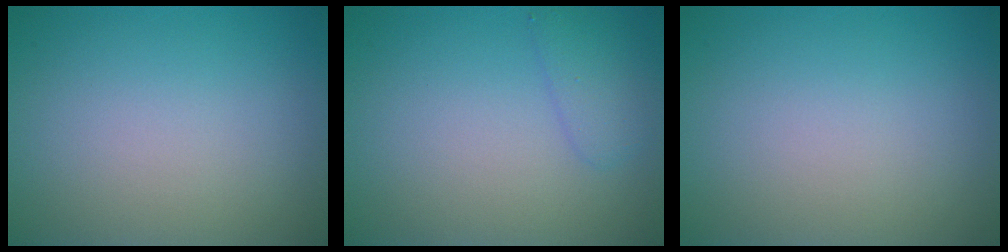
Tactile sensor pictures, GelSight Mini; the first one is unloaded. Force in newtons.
{"total": 1.7, "press": 1.7, "slide": 0.1}
{"total": 0.0}